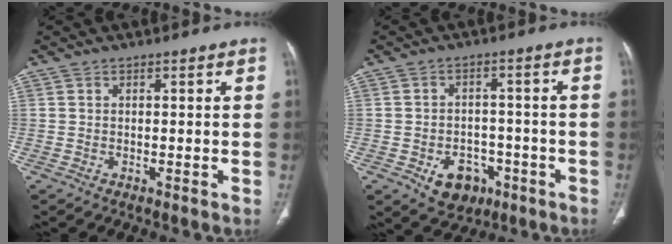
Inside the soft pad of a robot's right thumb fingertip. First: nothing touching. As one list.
[{"total": 8.1, "force": [-3.5, 6.1, 4.0], "torque": [-0.031, 0.027, -0.041]}]